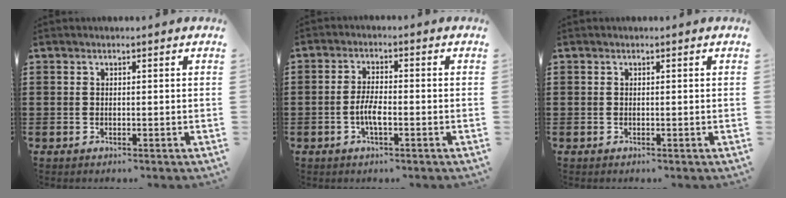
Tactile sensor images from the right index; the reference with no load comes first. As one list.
[{"total": 3.9, "force": [-1.2, 0.9, 3.6], "torque": [-0.085, -0.008, -0.028]}, {"total": 0.0}]